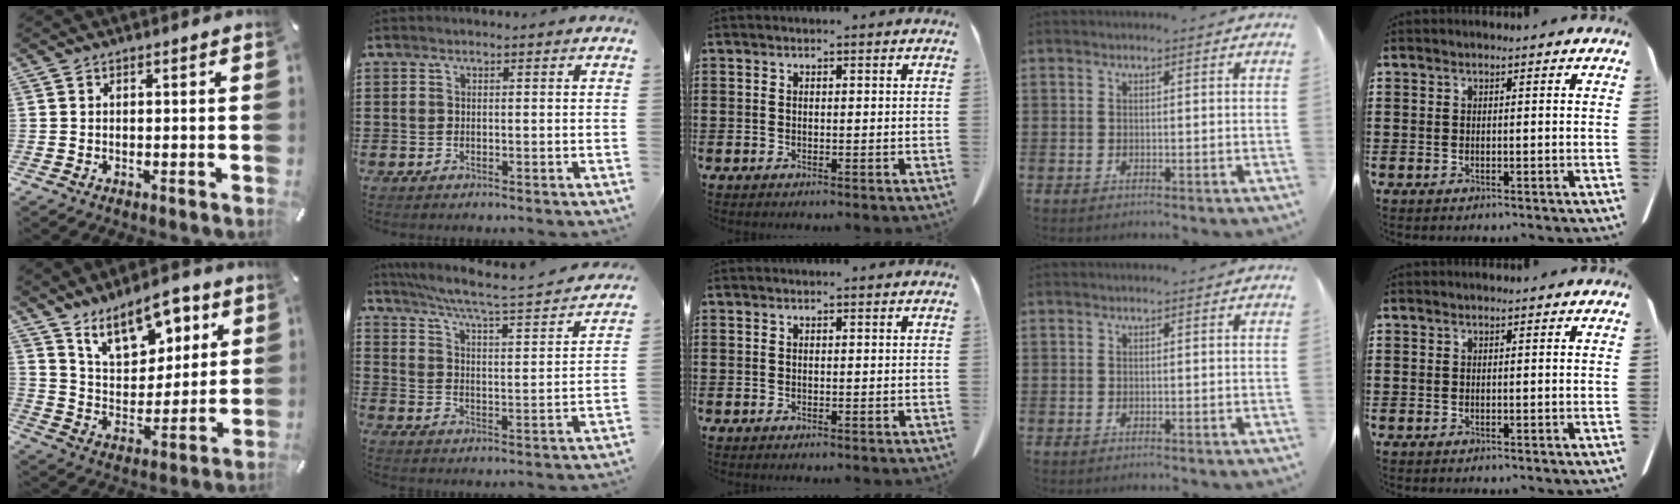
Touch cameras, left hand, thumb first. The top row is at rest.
{"thumb": {"total": 13.8, "force": [9.1, 7.7, 7.1], "torque": [-0.114, -0.045, 0.165]}, "index": {"total": 4.8, "force": [4.1, -0.4, 2.4], "torque": [-0.067, -0.038, 0.058]}}